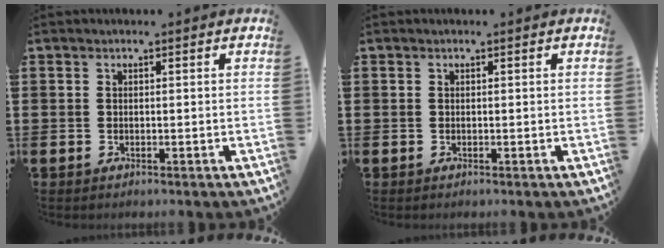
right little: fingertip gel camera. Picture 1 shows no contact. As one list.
[{"total": 0.0}]